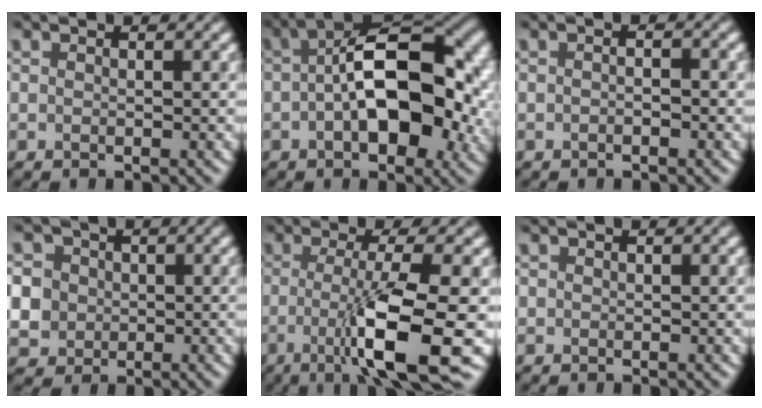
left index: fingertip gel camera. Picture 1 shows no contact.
{"total": 11.5, "force": [-0.4, 5.7, 10.0], "torque": [-0.142, 0.012, -0.015]}
{"total": 1.0, "force": [-0.5, 0.3, 0.9], "torque": [-0.017, -0.001, -0.011]}
{"total": 7.4, "force": [0.5, 7.0, 2.5], "torque": [-0.066, 0.024, -0.009]}
{"total": 9.2, "force": [-2.2, 1.5, 8.8], "torque": [-0.135, -0.010, -0.045]}
{"total": 0.0}